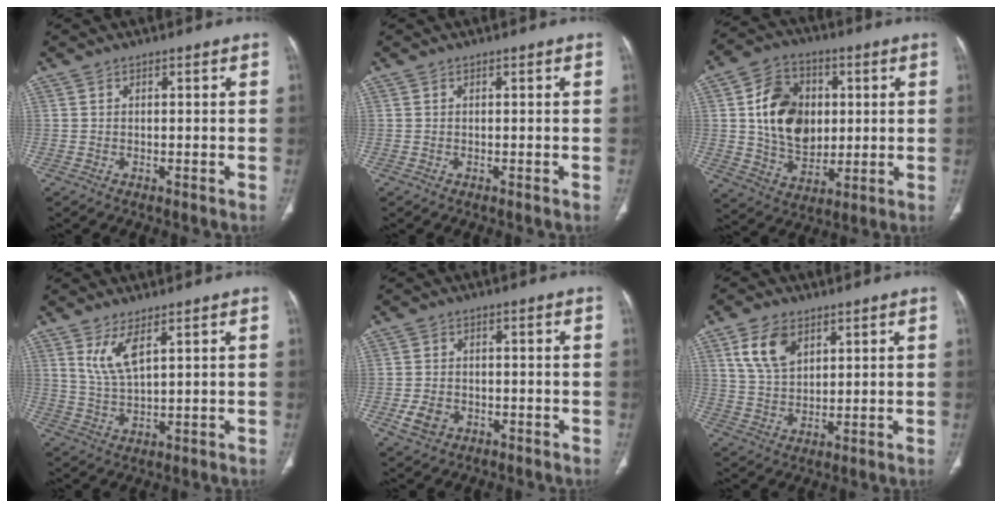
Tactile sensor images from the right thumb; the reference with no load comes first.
{"total": 0.0}
{"total": 15.5, "force": [2.2, 11.6, 10.0], "torque": [-0.133, -0.003, 0.043]}
{"total": 5.7, "force": [2.9, 1.5, 4.6], "torque": [-0.098, -0.024, 0.071]}
{"total": 4.7, "force": [-1.7, 3.6, 2.5], "torque": [-0.043, 0.008, -0.023]}
{"total": 8.4, "force": [4.1, 5.1, 5.2], "torque": [-0.084, -0.015, 0.084]}